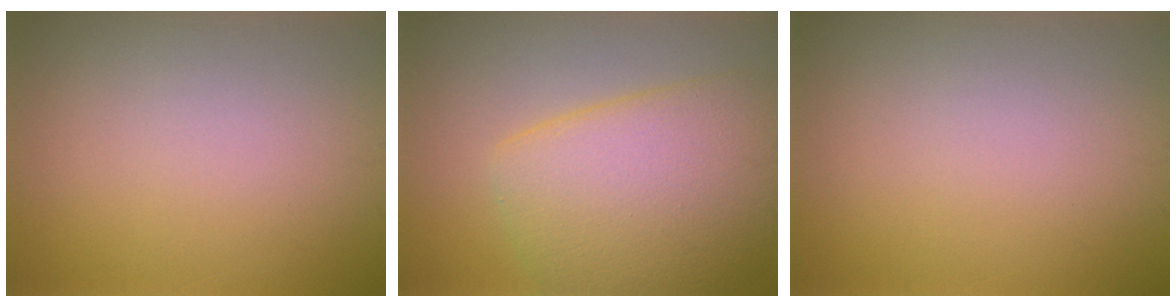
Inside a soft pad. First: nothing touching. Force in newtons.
{"total": 8.1, "press": 8.1, "slide": 0.3}
{"total": 0.0}